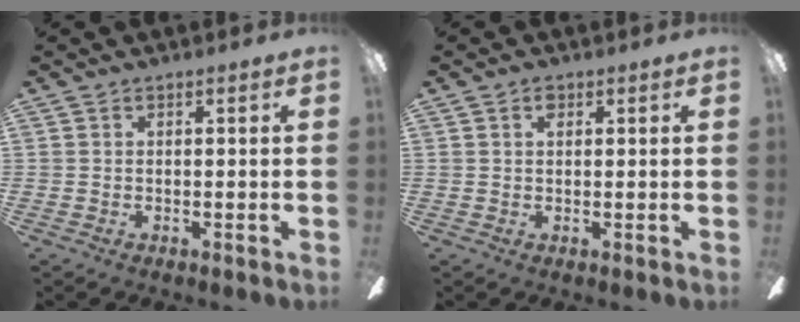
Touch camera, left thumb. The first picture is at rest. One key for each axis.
{"total": 1.5, "fx": 0.7, "fy": 0.9, "fz": 1.0, "tx": -0.013, "ty": -0.001, "tz": 0.011}